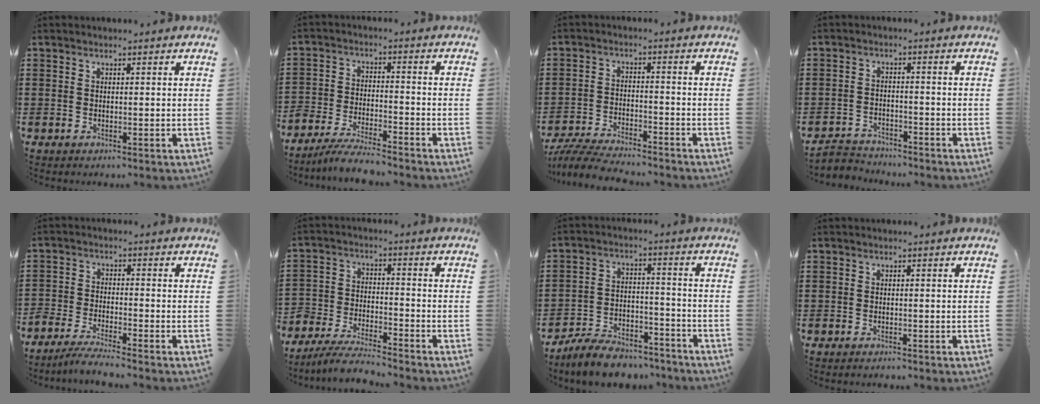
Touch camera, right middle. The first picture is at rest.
{"total": 5.8, "force": [-5.6, 0.5, 1.4], "torque": [-0.035, 0.001, -0.112]}
{"total": 5.8, "force": [-5.6, 0.4, 1.5], "torque": [-0.042, -0.004, -0.111]}
{"total": 2.7, "force": [-2.7, 0.6, 0.0], "torque": [-0.008, -0.001, -0.057]}
{"total": 4.1, "force": [-4.0, 0.0, 1.0], "torque": [-0.034, -0.006, -0.084]}
{"total": 6.0, "force": [-5.8, 0.8, 1.3], "torque": [-0.039, 0.003, -0.119]}
{"total": 8.0, "force": [-7.5, 1.8, 2.1], "torque": [-0.035, 0.020, -0.142]}
{"total": 0.7, "force": [-0.7, 0.0, 0.0], "torque": [-0.001, 0.000, -0.014]}